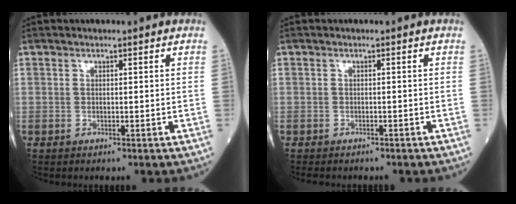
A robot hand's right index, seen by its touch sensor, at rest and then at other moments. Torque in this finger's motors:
{"motor_torque": [-0.70, 0.00, -1.06, -0.21]}